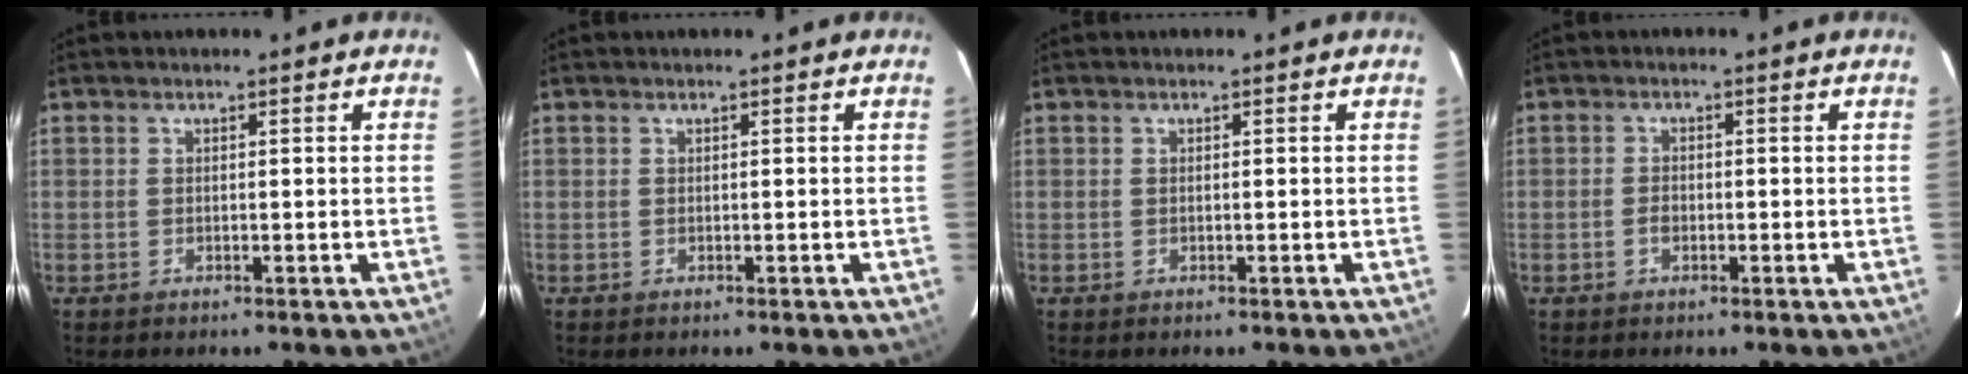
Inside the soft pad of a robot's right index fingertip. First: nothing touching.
{"total": 0.0}
{"total": 0.0}
{"total": 1.8, "force": [-0.7, 1.3, 1.0], "torque": [-0.022, 0.001, -0.014]}